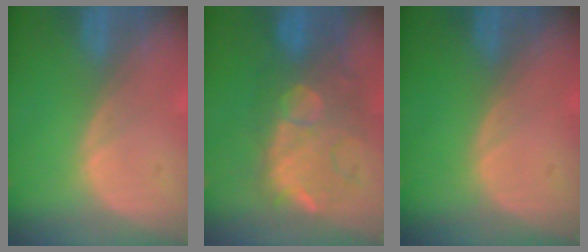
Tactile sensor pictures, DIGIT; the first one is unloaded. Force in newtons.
{"total": 10.2, "press": 9.7, "slide": 3.4}
{"total": 0.0}